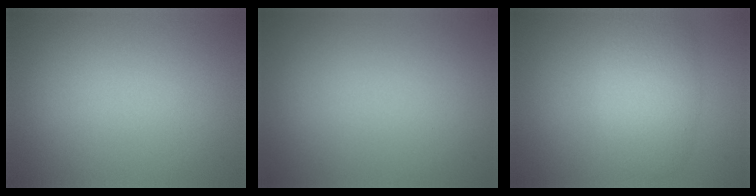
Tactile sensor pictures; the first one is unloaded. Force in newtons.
{"total": 0.0}
{"total": 4.6, "press": 4.6, "slide": 0.1}